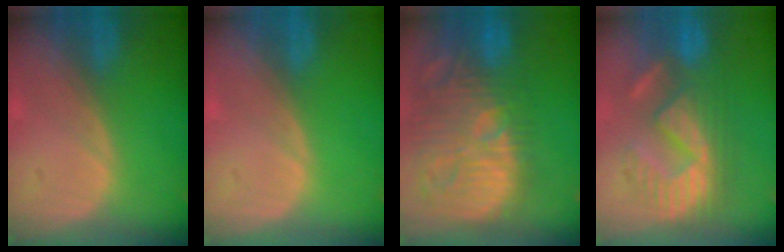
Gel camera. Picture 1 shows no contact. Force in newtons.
{"total": 0.0}
{"total": 15.4, "press": 13.4, "slide": 7.5}
{"total": 9.7, "press": 9.7, "slide": 0.3}